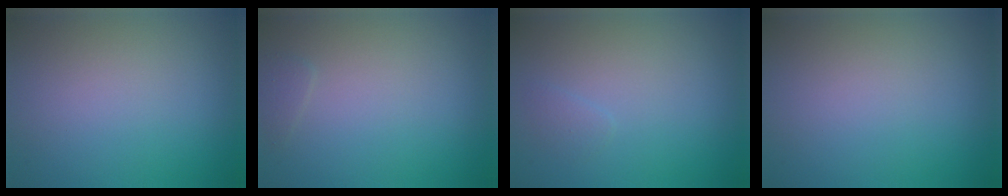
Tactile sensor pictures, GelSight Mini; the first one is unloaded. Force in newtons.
{"total": 0.7, "press": 0.7, "slide": 0.1}
{"total": 0.7, "press": 0.7, "slide": 0.1}
{"total": 0.0}